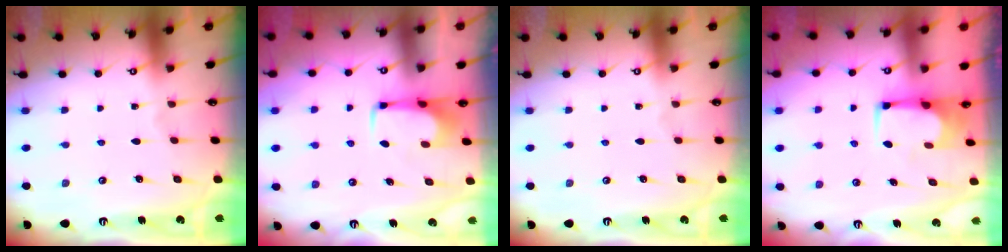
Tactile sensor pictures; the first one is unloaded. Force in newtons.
{"total": 1.6, "press": 1.5, "slide": 0.4}
{"total": 0.0}
{"total": 1.8, "press": 1.7, "slide": 0.3}